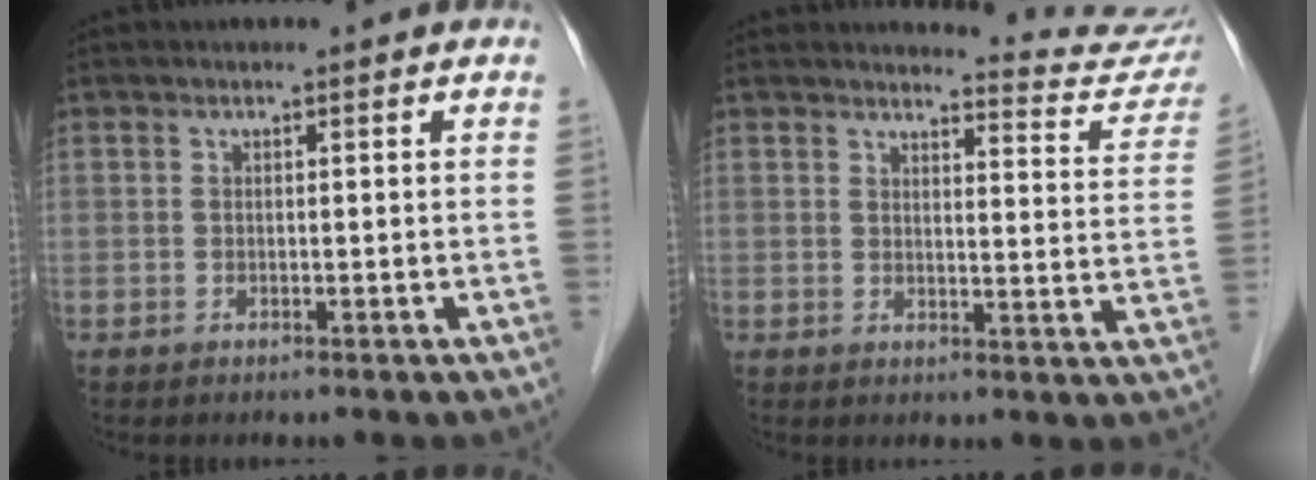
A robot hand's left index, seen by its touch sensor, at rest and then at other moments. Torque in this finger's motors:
{"motor_torque": [0.03, -1.85, 0.07, 0.01]}